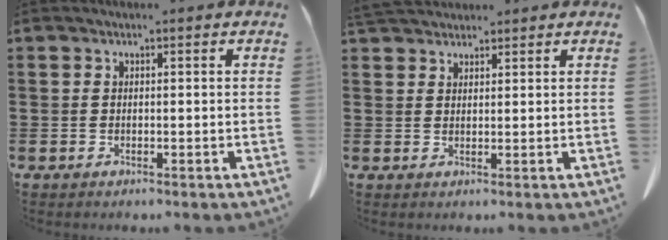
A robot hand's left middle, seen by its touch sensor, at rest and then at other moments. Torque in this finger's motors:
{"motor_torque": [0.13, 0.02, 0.02, 0.03]}